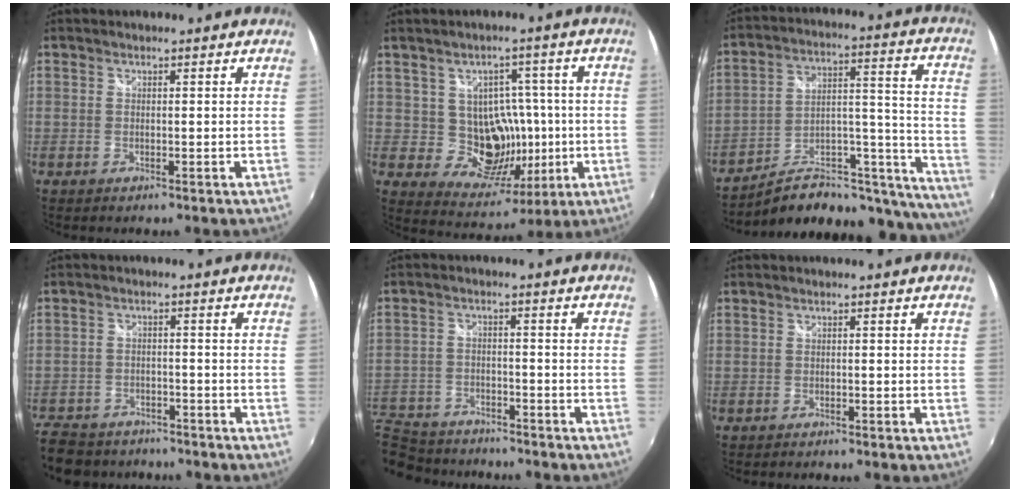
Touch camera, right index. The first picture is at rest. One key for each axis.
{"total": 10.7, "fx": -0.5, "fy": 9.8, "fz": 4.2, "tx": -0.075, "ty": 0.008, "tz": 0.006}
{"total": 23.4, "fx": -17.0, "fy": 9.7, "fz": 12.8, "tx": -0.143, "ty": 0.031, "tz": -0.234}
{"total": 13.1, "fx": -10.5, "fy": 7.0, "fz": 3.7, "tx": -0.125, "ty": 0.003, "tz": -0.167}
{"total": 15.6, "fx": -12.3, "fy": 7.9, "fz": 5.3, "tx": -0.161, "ty": -0.005, "tz": -0.204}
{"total": 1.2, "fx": -1.1, "fy": 0.3, "fz": 0.0, "tx": -0.005, "ty": -0.008, "tz": -0.019}